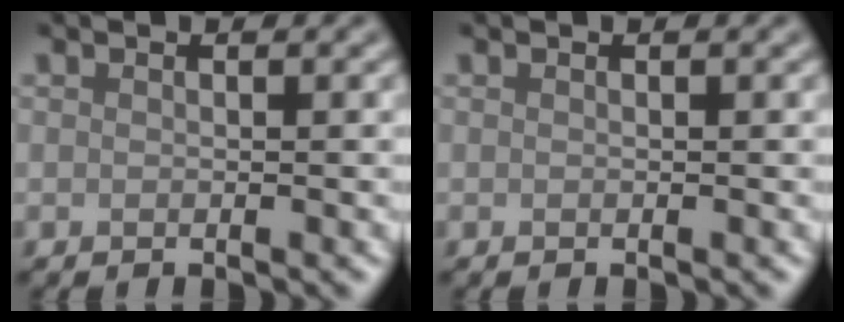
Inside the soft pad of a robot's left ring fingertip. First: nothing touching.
{"total": 0.0}